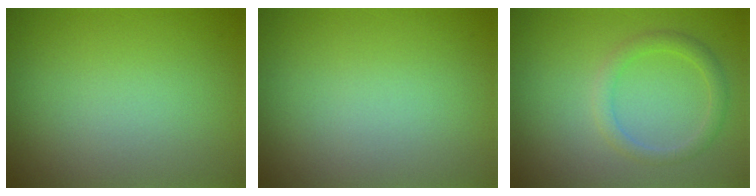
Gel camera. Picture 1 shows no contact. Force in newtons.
{"total": 0.0}
{"total": 1.9, "press": 1.9, "slide": 0.1}